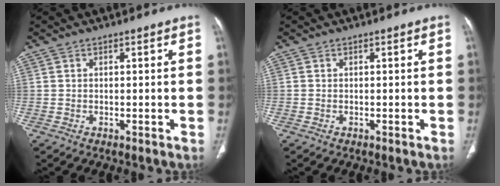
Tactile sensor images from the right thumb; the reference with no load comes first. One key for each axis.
{"total": 0.0}